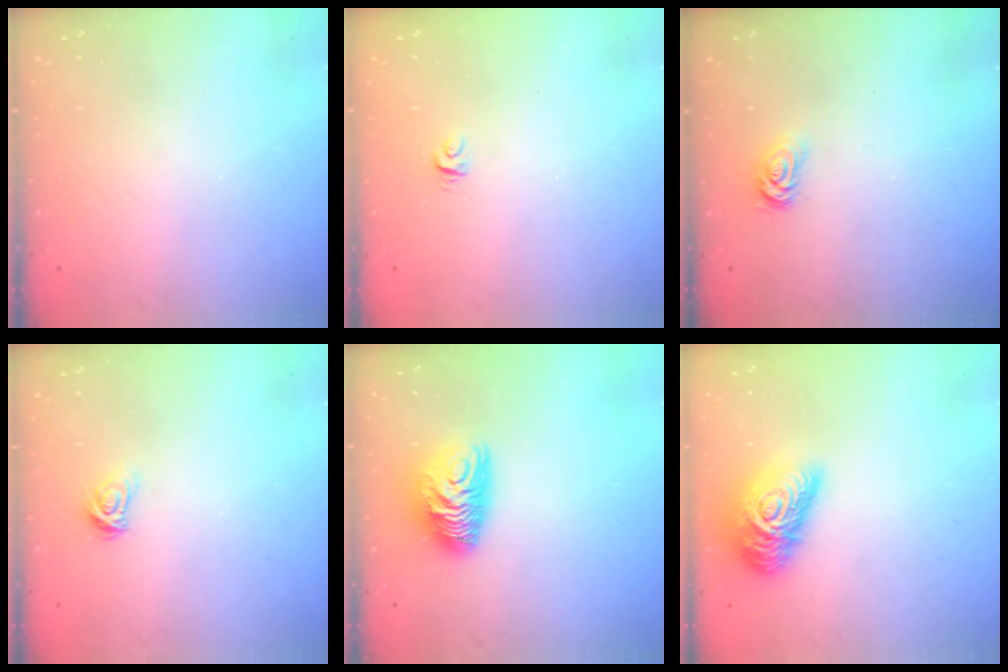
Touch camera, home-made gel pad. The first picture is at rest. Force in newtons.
{"total": 4.2, "press": 4.2, "slide": 0.2}
{"total": 2.6, "press": 2.6, "slide": 0.4}
{"total": 4.9, "press": 4.9, "slide": 0.5}
{"total": 9.9, "press": 9.9, "slide": 0.2}
{"total": 16.9, "press": 16.9, "slide": 1.2}